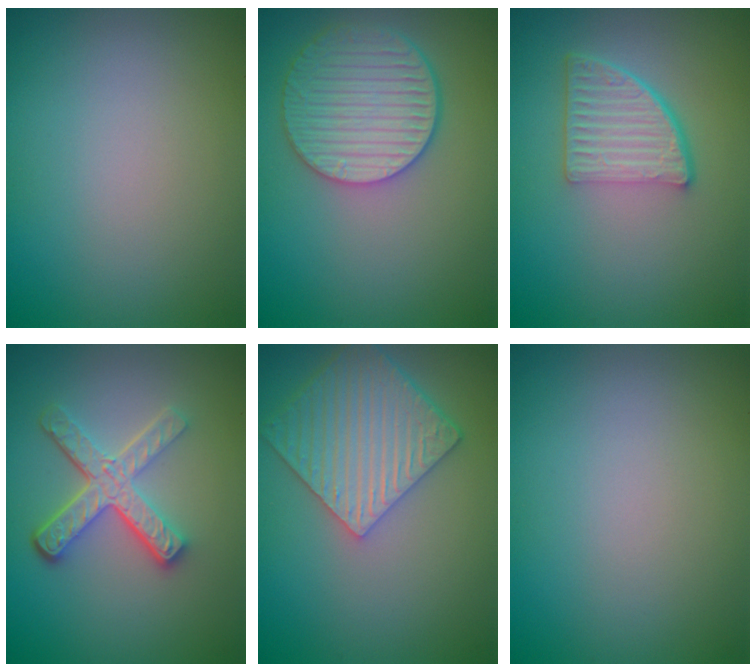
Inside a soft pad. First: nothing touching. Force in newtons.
{"total": 5.5, "press": 4.9, "slide": 2.5}
{"total": 4.9, "press": 3.4, "slide": 3.6}
{"total": 4.7, "press": 3.5, "slide": 3.2}
{"total": 6.2, "press": 5.2, "slide": 3.4}
{"total": 0.0}